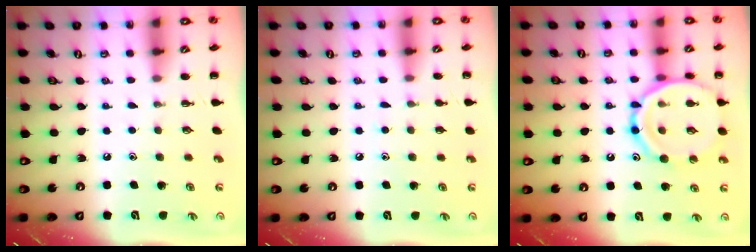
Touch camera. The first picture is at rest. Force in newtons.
{"total": 5.5, "press": 5.2, "slide": 1.8}
{"total": 17.6, "press": 17.4, "slide": 2.0}